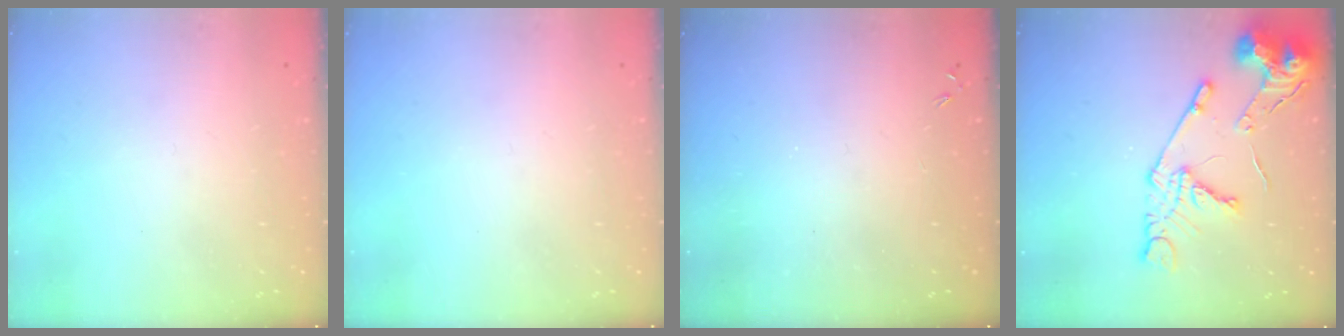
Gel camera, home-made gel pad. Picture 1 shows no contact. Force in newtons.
{"total": 0.0}
{"total": 0.0}
{"total": 17.4, "press": 17.3, "slide": 1.7}